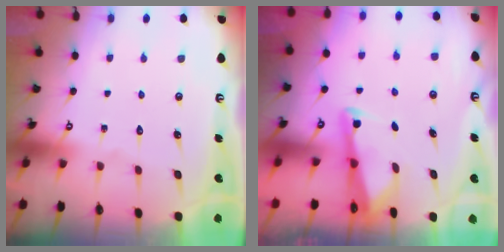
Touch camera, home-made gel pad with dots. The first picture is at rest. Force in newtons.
{"total": 2.7, "press": 2.7, "slide": 0.1}